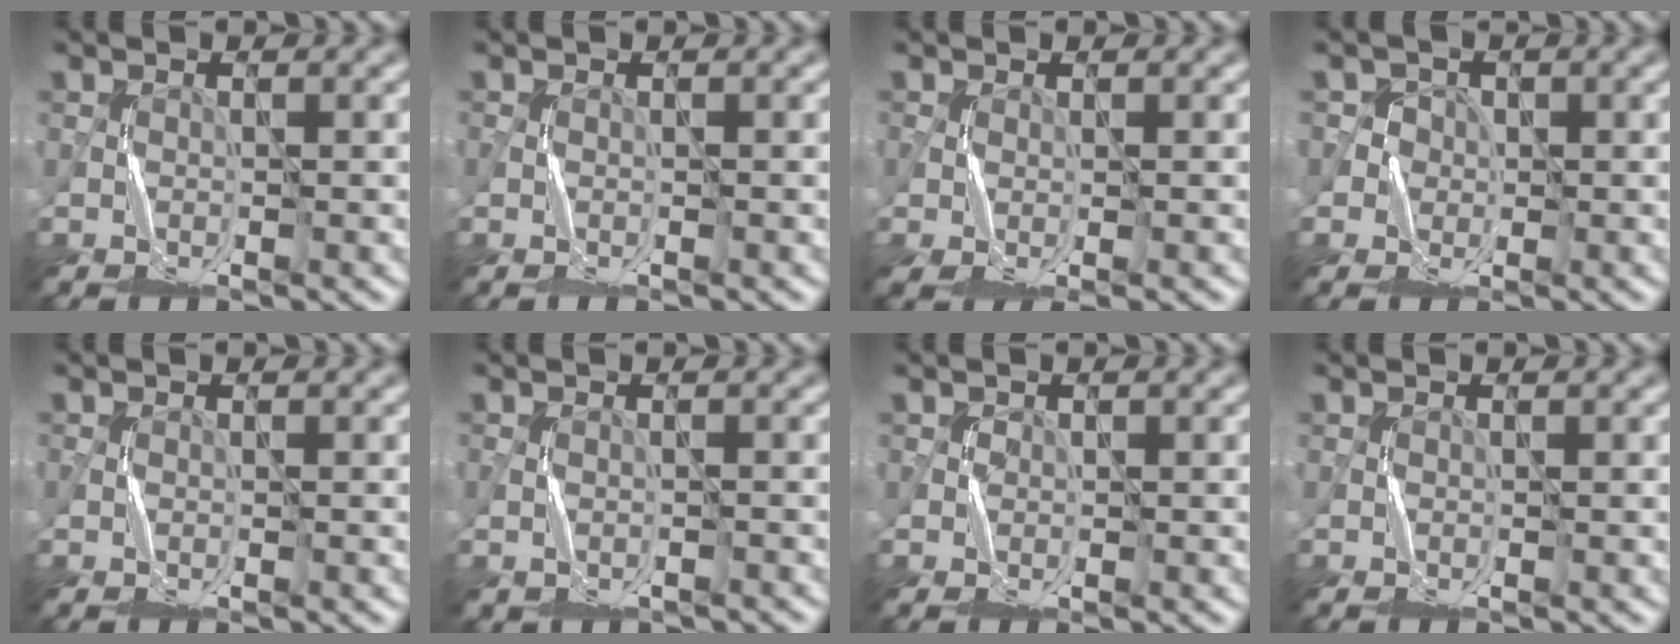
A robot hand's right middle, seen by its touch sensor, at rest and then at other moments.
{"total": 0.0}
{"total": 2.1, "force": [-0.3, 0.6, 1.9], "torque": [-0.048, -0.005, -0.004]}
{"total": 2.7, "force": [0.4, 2.6, -0.2], "torque": [0.011, 0.007, -0.001]}
{"total": 0.0}
{"total": 1.2, "force": [-0.5, 0.9, 0.6], "torque": [-0.015, -0.003, -0.005]}
{"total": 0.8, "force": [0.2, 0.7, 0.0], "torque": [0.001, 0.003, 0.005]}
{"total": 0.0}